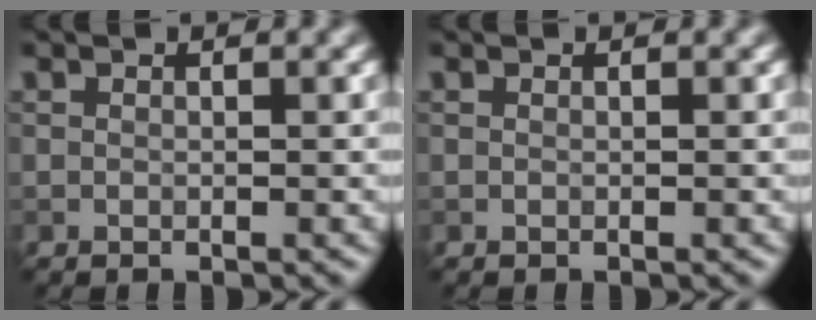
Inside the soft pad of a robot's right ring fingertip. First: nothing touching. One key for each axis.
{"total": 0.0}